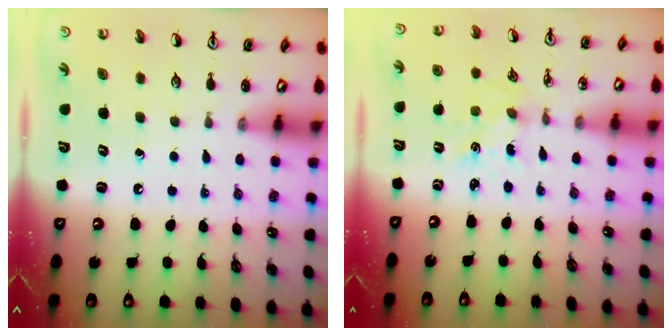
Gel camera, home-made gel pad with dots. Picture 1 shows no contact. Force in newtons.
{"total": 2.3, "press": 2.3, "slide": 0.3}